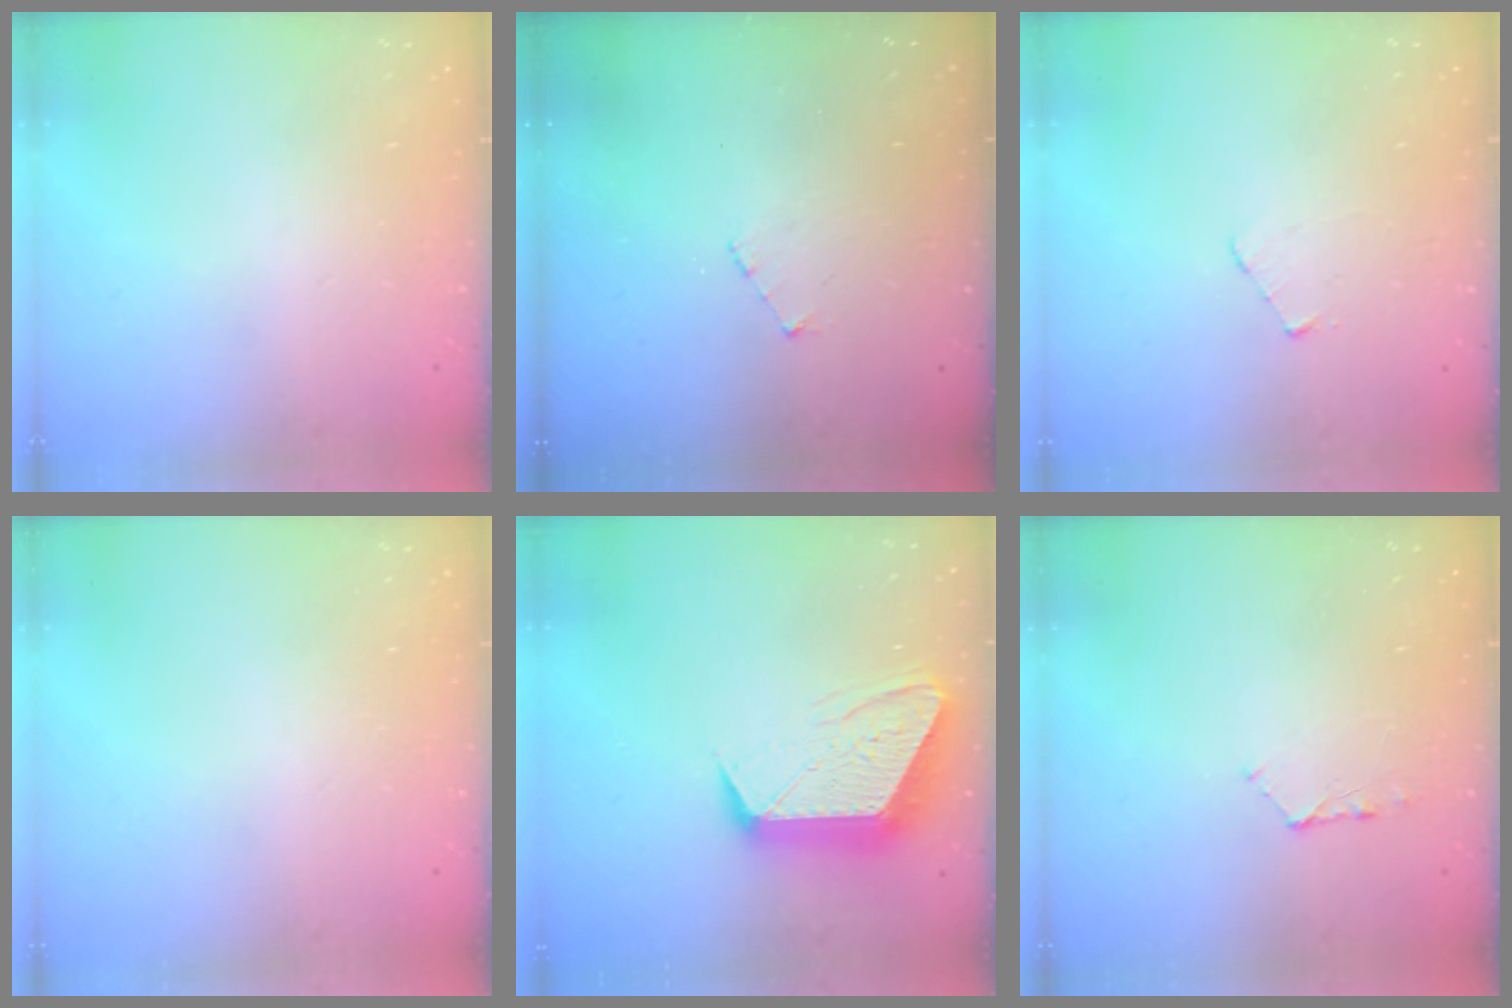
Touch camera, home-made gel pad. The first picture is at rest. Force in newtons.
{"total": 2.6, "press": 2.6, "slide": 0.2}
{"total": 2.6, "press": 2.6, "slide": 0.3}
{"total": 0.0}
{"total": 13.9, "press": 13.9, "slide": 0.9}
{"total": 5.5, "press": 5.5, "slide": 0.6}